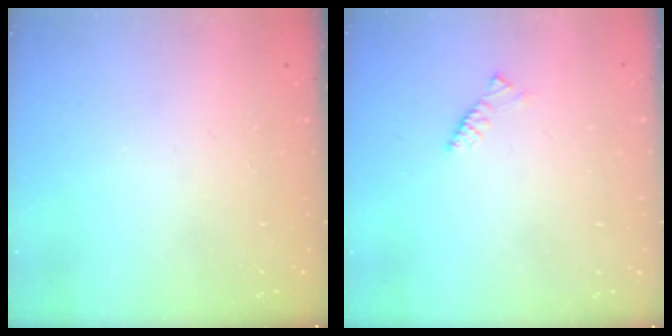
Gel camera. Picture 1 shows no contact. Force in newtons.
{"total": 2.4, "press": 2.3, "slide": 0.6}